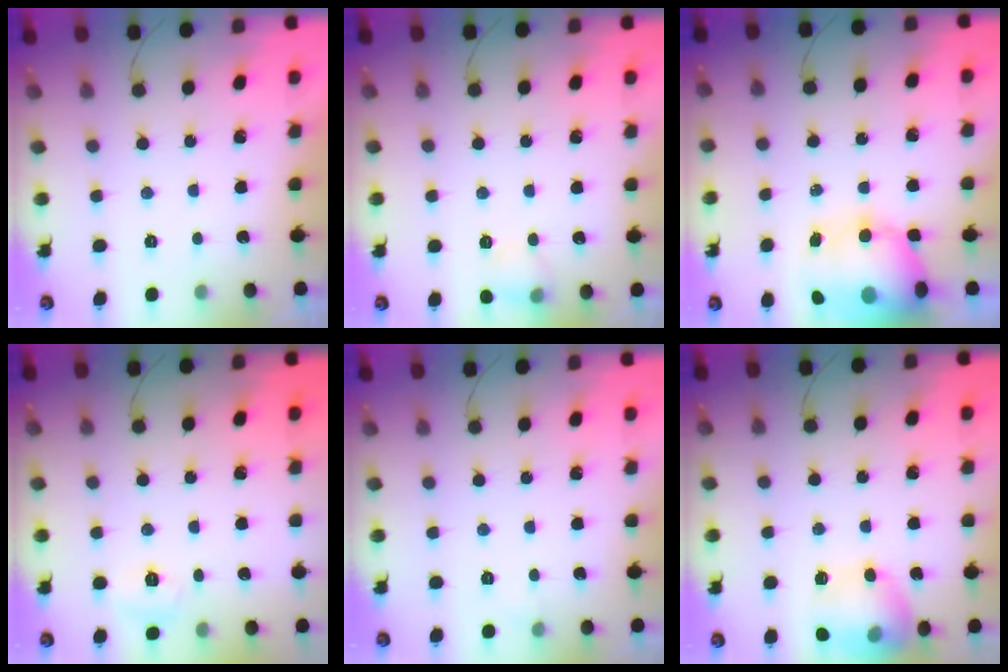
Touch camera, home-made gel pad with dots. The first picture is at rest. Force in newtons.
{"total": 6.2, "press": 5.9, "slide": 1.8}
{"total": 14.6, "press": 13.0, "slide": 6.8}
{"total": 4.1, "press": 3.9, "slide": 1.2}
{"total": 2.3, "press": 2.1, "slide": 0.9}
{"total": 15.7, "press": 15.7, "slide": 1.3}